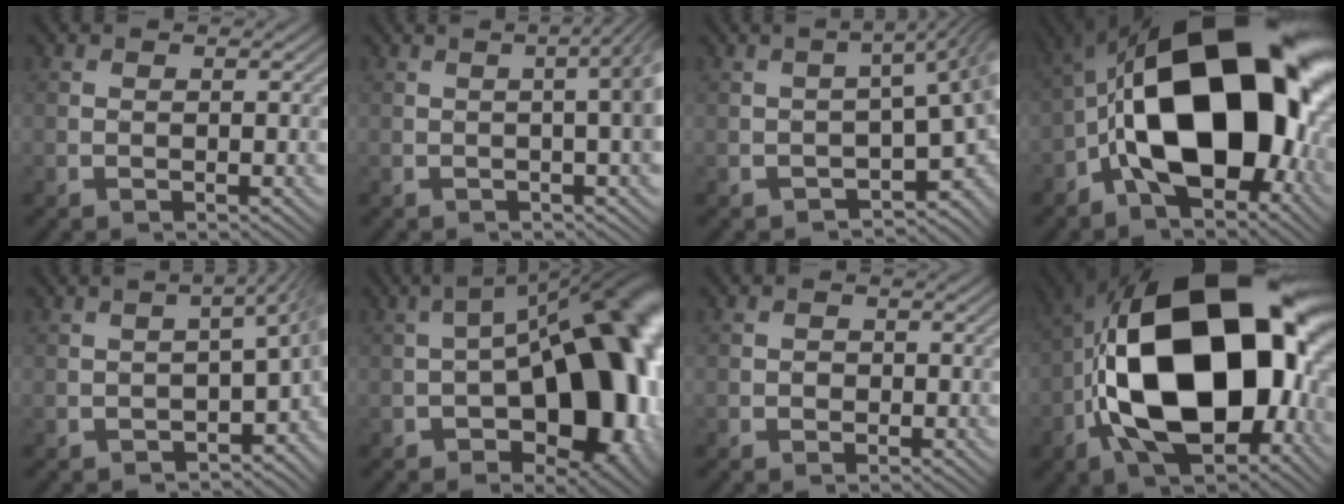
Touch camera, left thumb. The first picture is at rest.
{"total": 6.3, "force": [0.1, 1.9, 6.0], "torque": [-0.059, 0.014, -0.006]}
{"total": 8.0, "force": [-2.6, 3.1, 6.9], "torque": [-0.096, -0.021, -0.032]}
{"total": 19.9, "force": [-2.5, 10.5, 16.7], "torque": [-0.273, 0.009, -0.056]}
{"total": 8.5, "force": [-3.1, 3.9, 6.8], "torque": [-0.085, -0.029, -0.038]}
{"total": 19.5, "force": [-2.9, 10.7, 16.0], "torque": [-0.182, -0.015, -0.039]}
{"total": 0.8, "force": [-0.2, 0.7, 0.2], "torque": [0.000, -0.003, -0.005]}
{"total": 21.3, "force": [-2.4, 12.6, 17.0], "torque": [-0.331, -0.022, -0.038]}